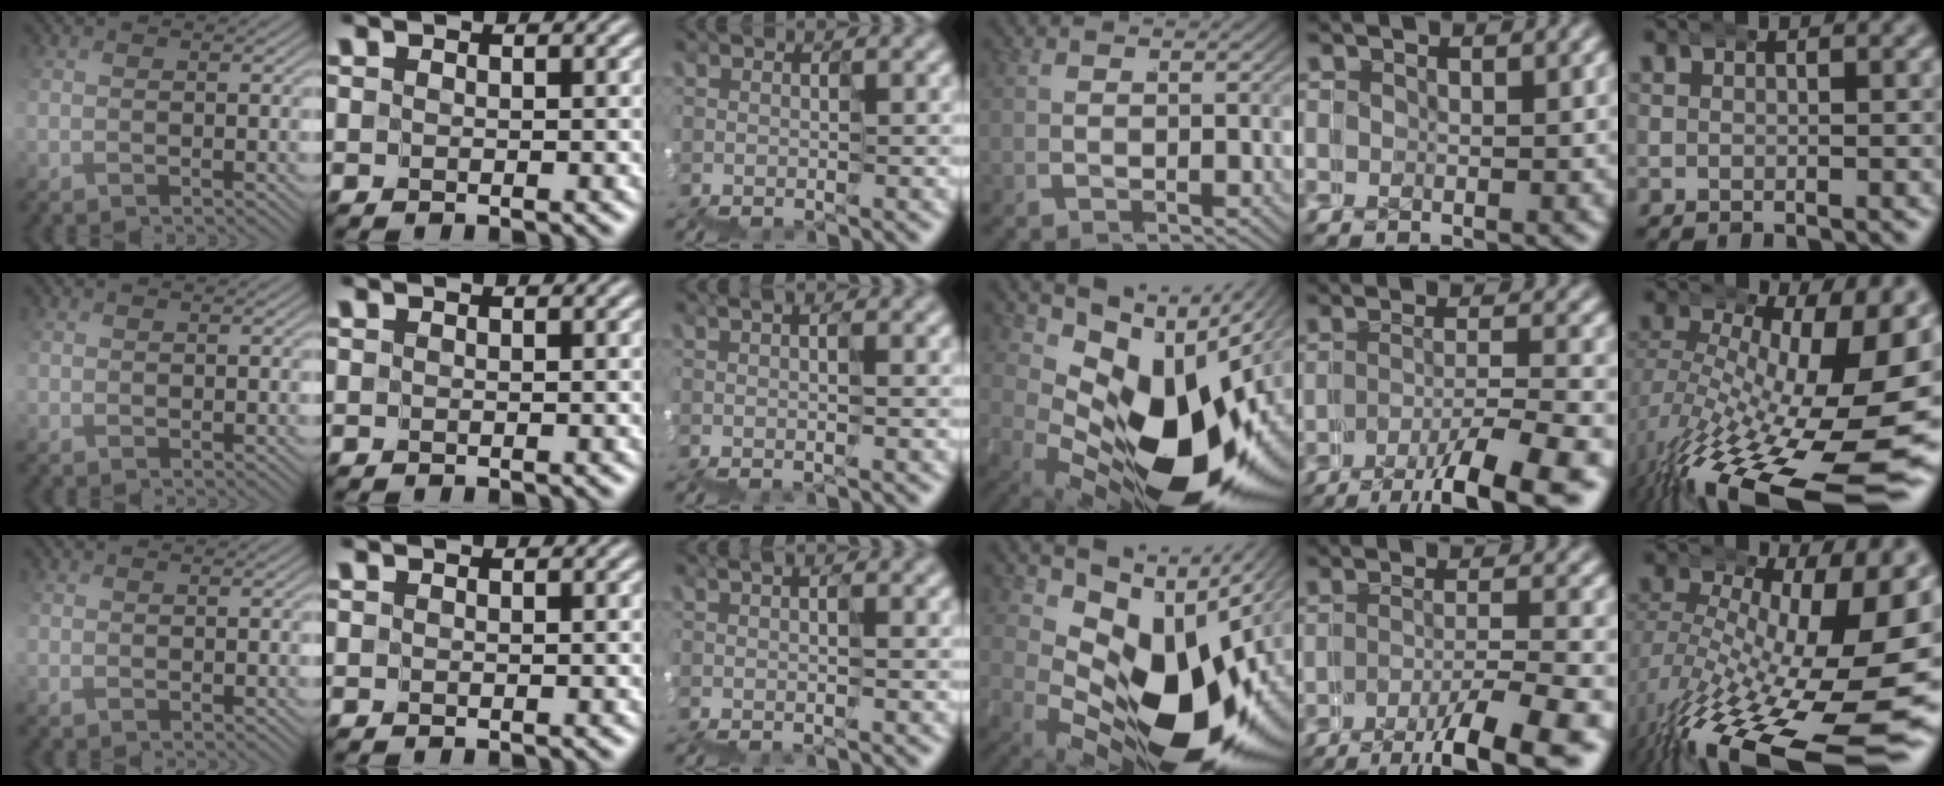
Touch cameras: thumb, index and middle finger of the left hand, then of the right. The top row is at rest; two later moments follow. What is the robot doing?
{"motion": "wrap", "object": "duck tape"}